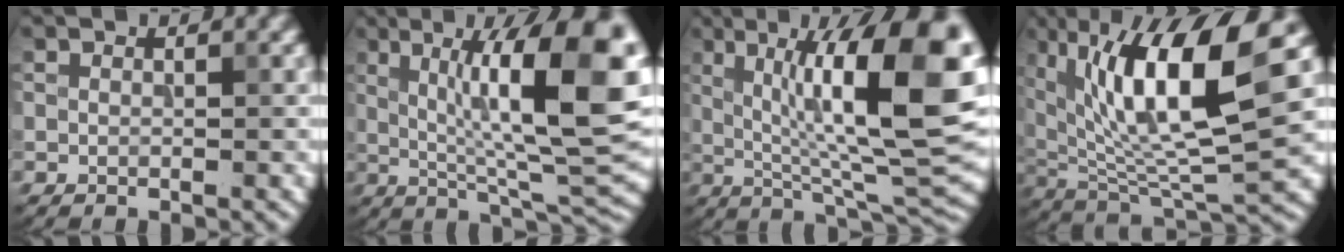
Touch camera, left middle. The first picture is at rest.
{"total": 14.0, "force": [2.9, 3.7, 13.2], "torque": [-0.186, 0.008, 0.042]}
{"total": 15.4, "force": [3.1, 4.3, 14.4], "torque": [-0.203, 0.007, 0.042]}
{"total": 13.2, "force": [5.0, 3.7, 11.7], "torque": [-0.209, 0.007, 0.094]}